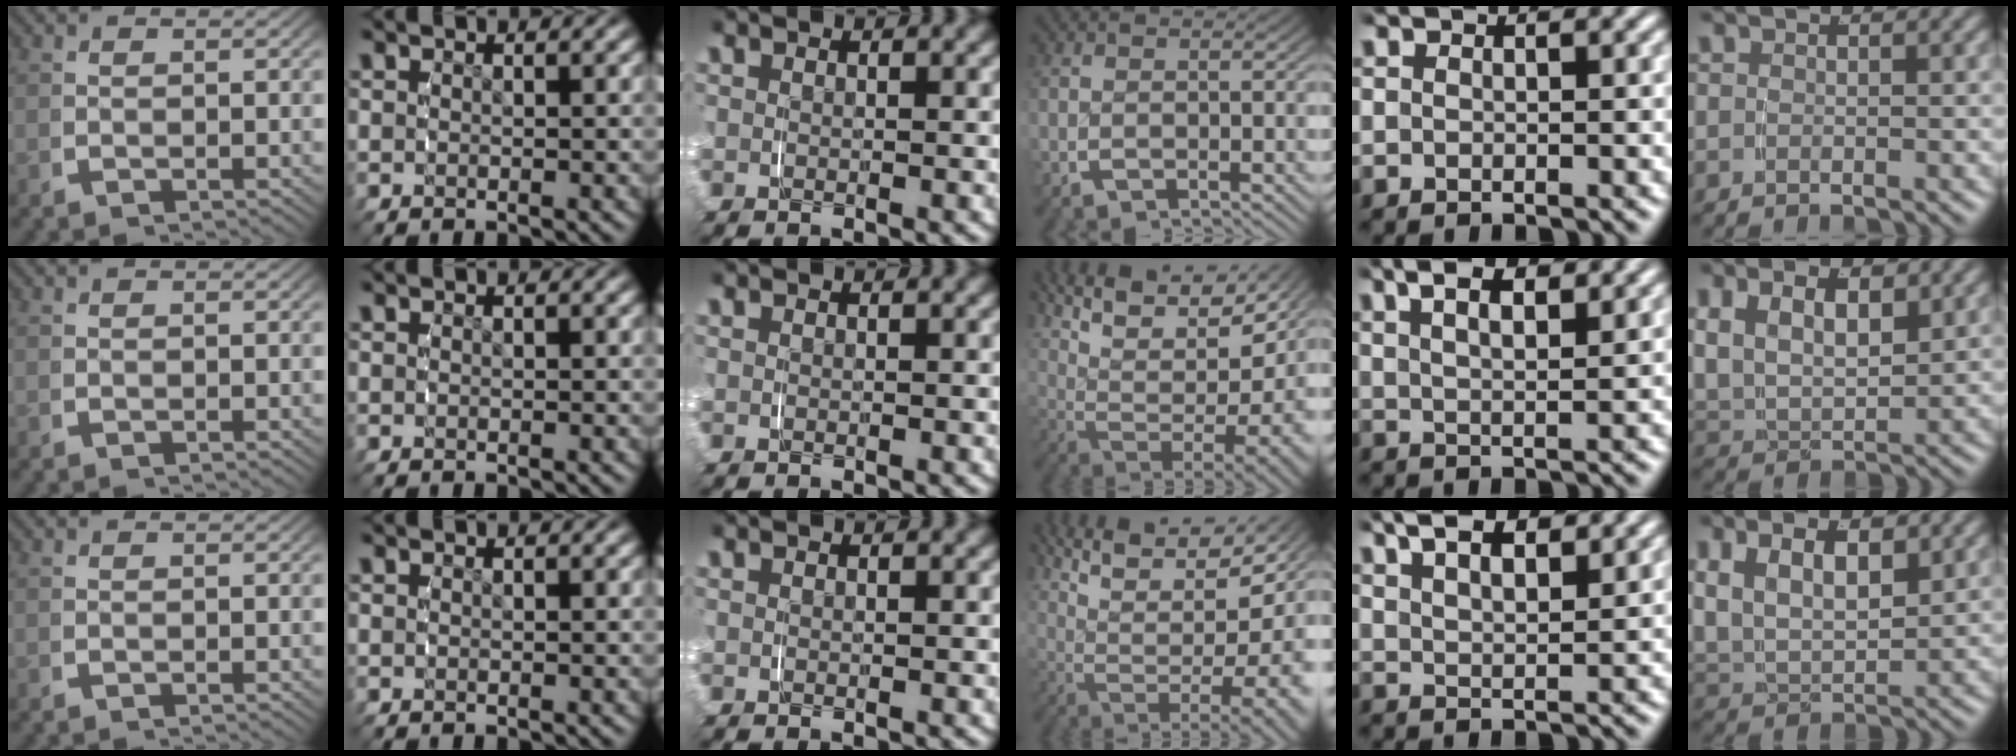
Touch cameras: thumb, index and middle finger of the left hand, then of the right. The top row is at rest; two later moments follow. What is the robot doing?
{"motion": "grasp_and_lifting", "object": "shirt"}